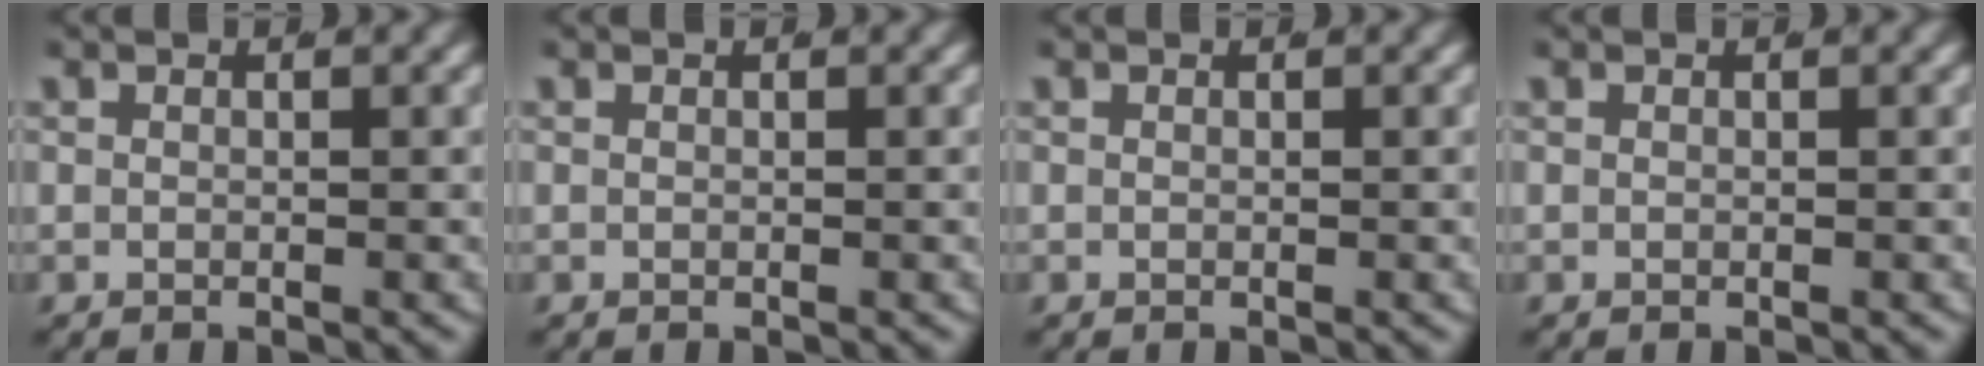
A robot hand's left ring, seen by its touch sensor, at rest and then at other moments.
{"total": 0.0}
{"total": 0.0}
{"total": 0.0}